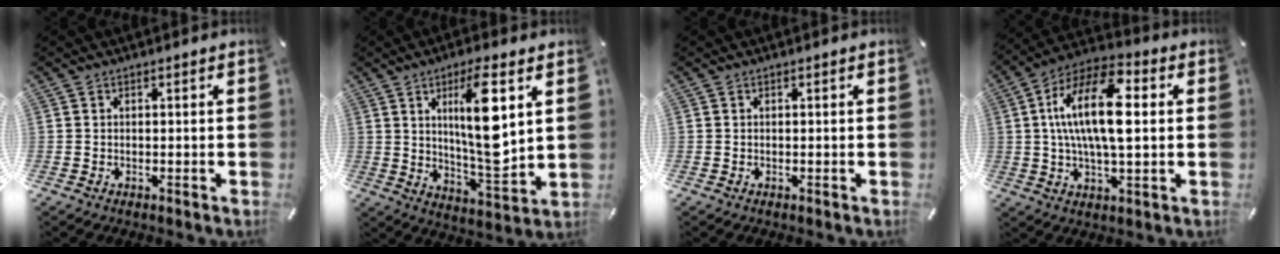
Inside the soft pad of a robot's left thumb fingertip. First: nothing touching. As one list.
[{"total": 15.3, "force": [4.2, 4.1, 14.1], "torque": [-0.259, -0.024, 0.061]}, {"total": 0.0}, {"total": 17.4, "force": [2.5, 7.9, 15.3], "torque": [-0.298, -0.002, 0.038]}]